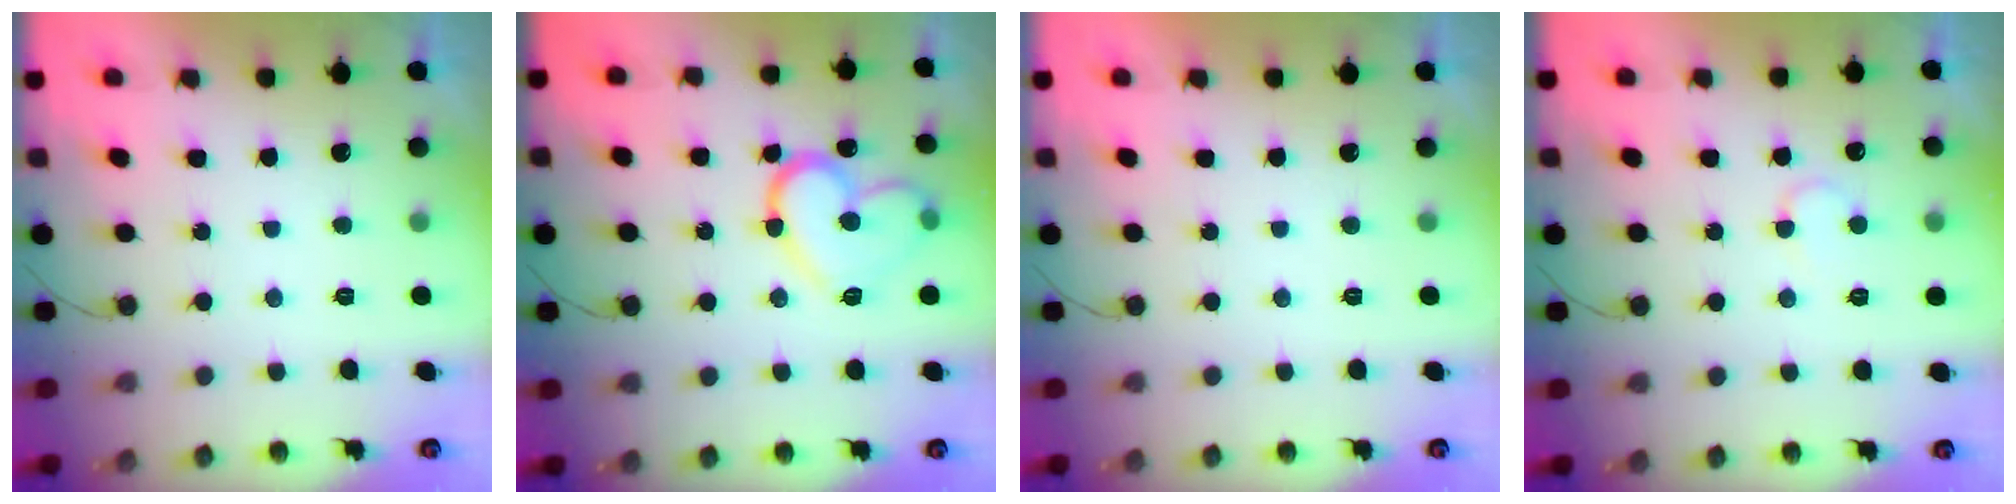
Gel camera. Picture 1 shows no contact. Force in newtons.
{"total": 15.3, "press": 15.2, "slide": 1.4}
{"total": 1.8, "press": 1.7, "slide": 0.1}
{"total": 4.2, "press": 4.2, "slide": 0.4}